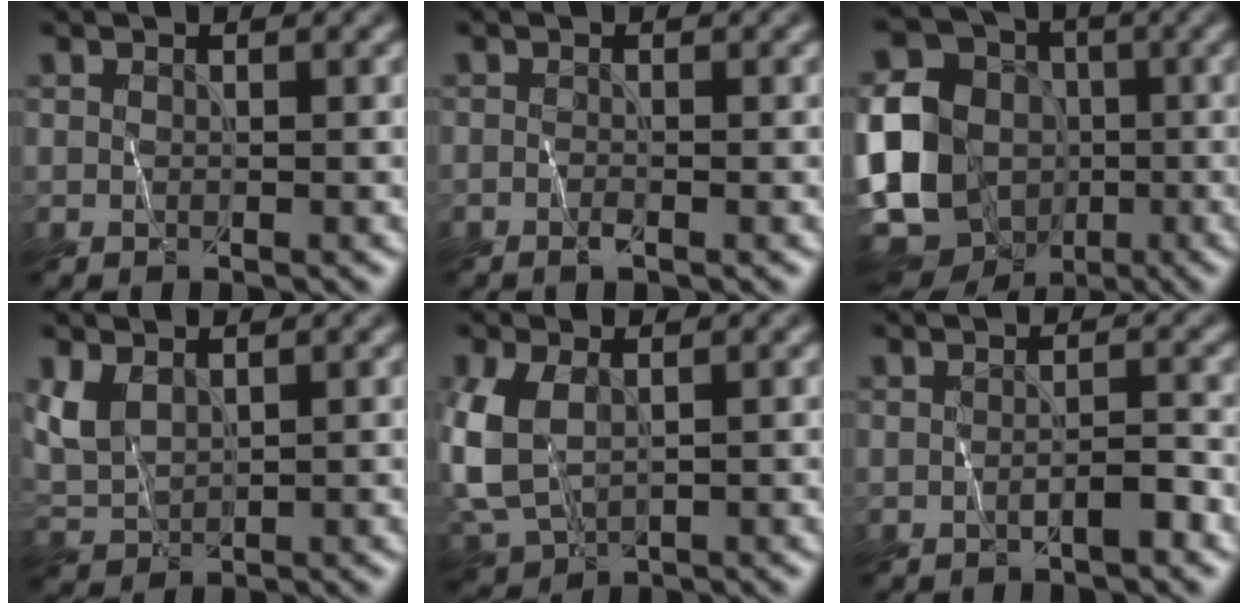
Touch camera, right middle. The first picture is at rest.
{"total": 0.7, "force": [-0.3, 0.1, 0.6], "torque": [-0.012, -0.003, -0.006]}
{"total": 15.2, "force": [-3.1, 12.9, 7.5], "torque": [-0.164, -0.010, -0.066]}
{"total": 3.2, "force": [1.4, 2.0, 2.1], "torque": [-0.059, 0.001, 0.034]}
{"total": 5.7, "force": [0.5, 3.7, 4.3], "torque": [-0.112, 0.000, 0.010]}
{"total": 1.5, "force": [-0.8, 0.2, 1.2], "torque": [-0.020, 0.000, -0.015]}